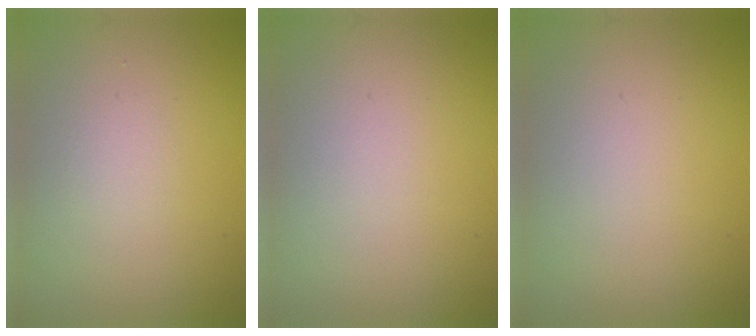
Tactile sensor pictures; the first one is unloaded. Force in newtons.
{"total": 0.0}
{"total": 0.0}